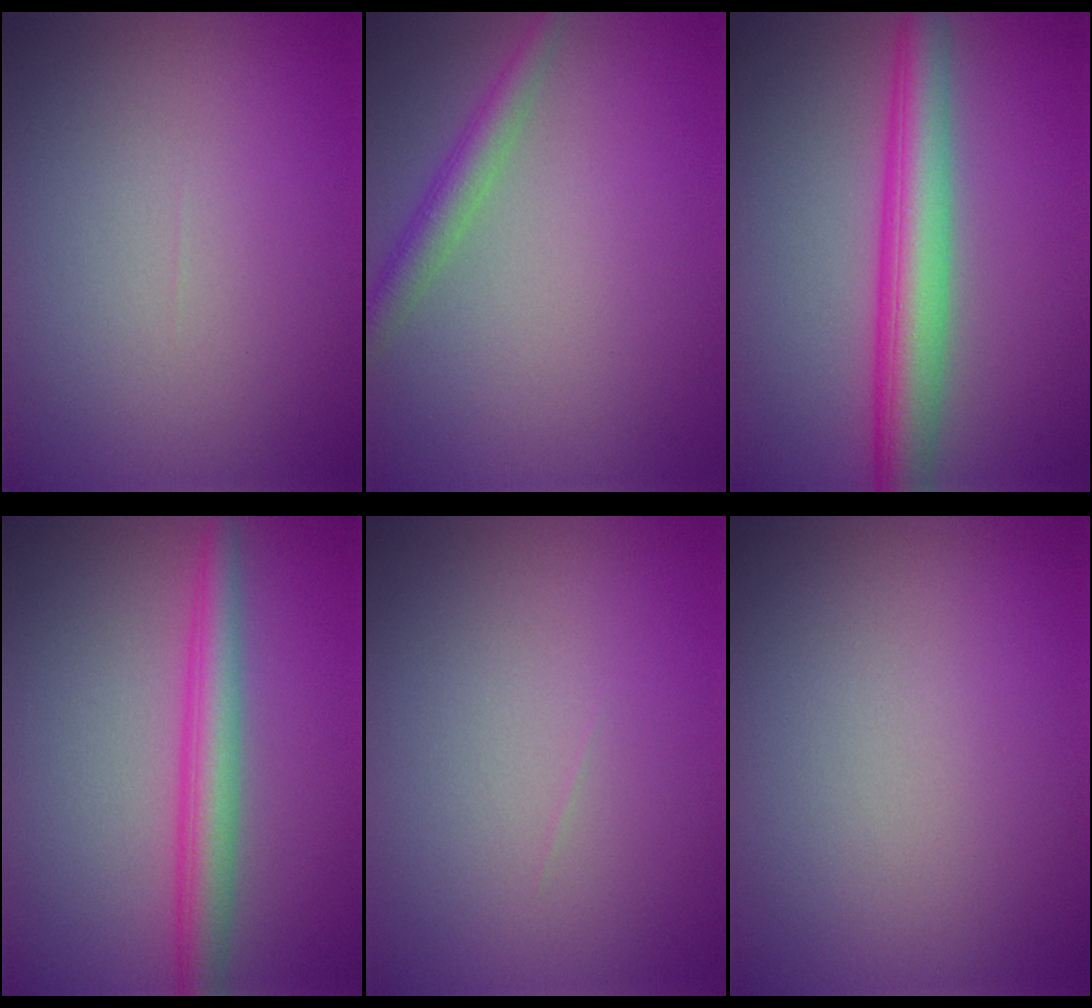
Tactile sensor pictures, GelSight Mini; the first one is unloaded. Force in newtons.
{"total": 2.5, "press": 2.5, "slide": 0.0}
{"total": 5.9, "press": 5.9, "slide": 0.3}
{"total": 4.0, "press": 4.0, "slide": 0.1}
{"total": 0.0}
{"total": 0.0}